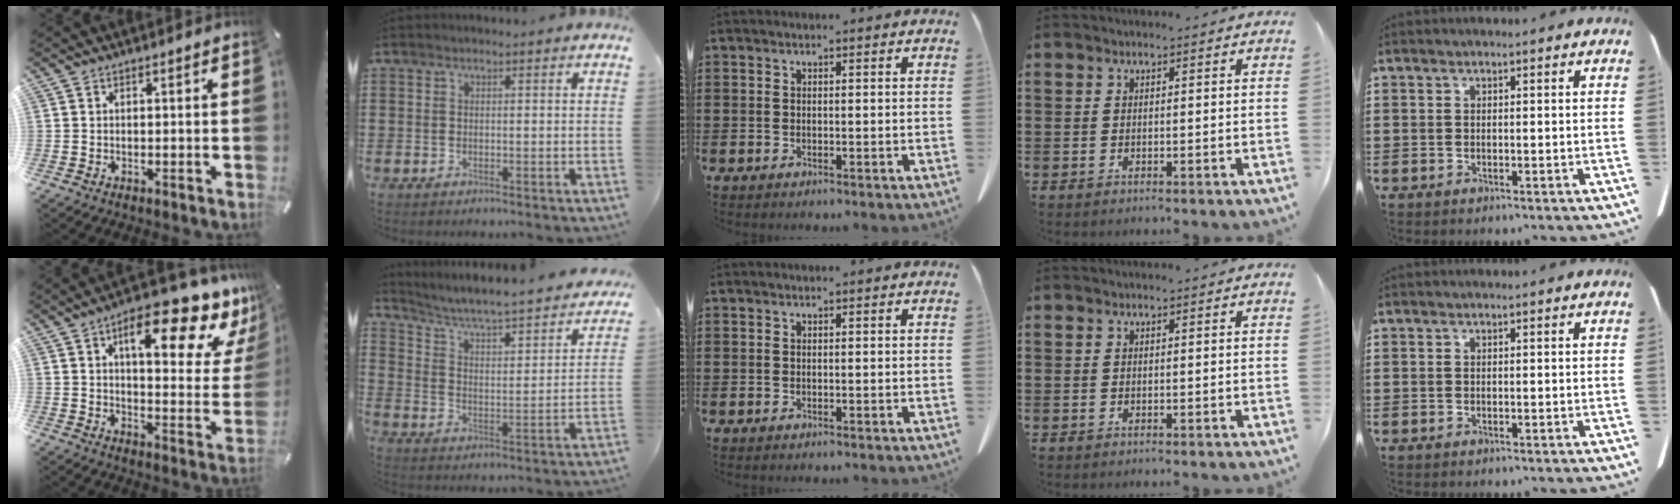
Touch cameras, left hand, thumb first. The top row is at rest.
{"thumb": {"total": 19.1, "force": [11.7, 7.0, 13.3], "torque": [-0.174, -0.083, 0.182]}, "index": {"total": 3.5, "force": [3.1, -0.1, 1.7], "torque": [-0.052, -0.041, 0.039]}}